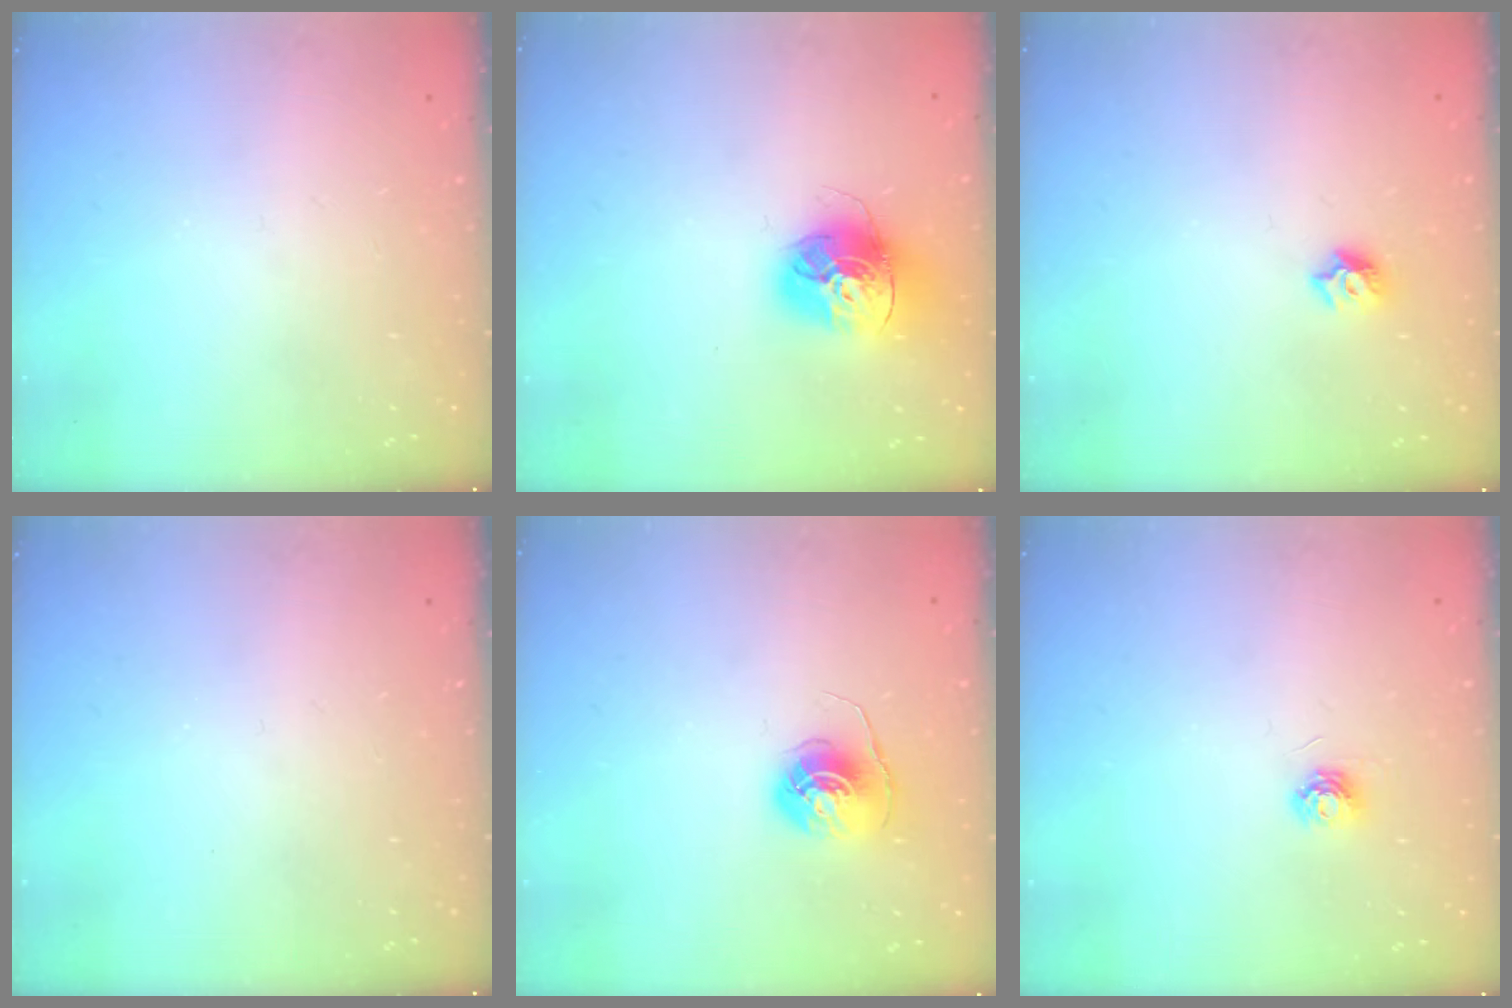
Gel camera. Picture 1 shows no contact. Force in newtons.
{"total": 15.7, "press": 15.6, "slide": 1.6}
{"total": 6.9, "press": 6.8, "slide": 0.9}
{"total": 0.0}
{"total": 6.0, "press": 6.0, "slide": 0.4}
{"total": 4.5, "press": 4.5, "slide": 0.5}